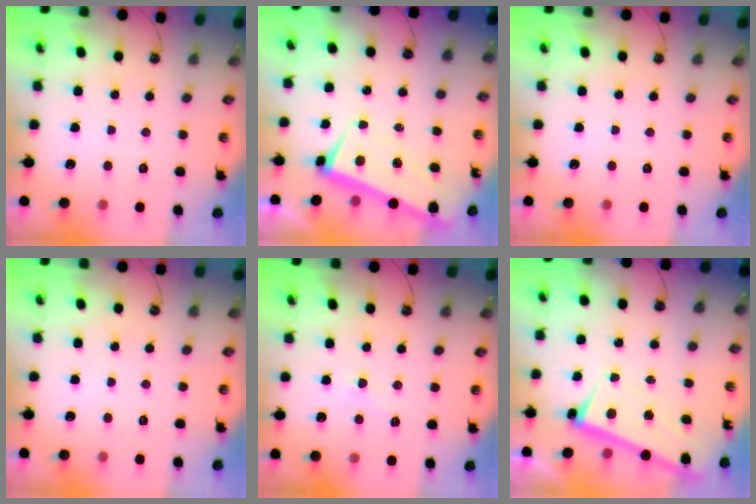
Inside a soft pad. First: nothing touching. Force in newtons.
{"total": 1.6, "press": 0.6, "slide": 1.4}
{"total": 0.0}
{"total": 0.8, "press": 0.8, "slide": 0.1}
{"total": 3.3, "press": 3.3, "slide": 0.6}
{"total": 2.7, "press": 2.6, "slide": 0.4}